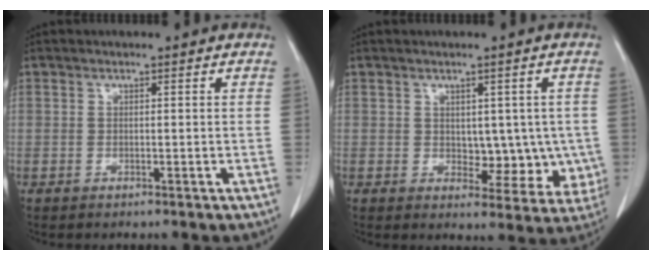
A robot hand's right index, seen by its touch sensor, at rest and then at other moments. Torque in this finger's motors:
{"motor_torque": [0.14, 0.13, 0.06, 0.00]}